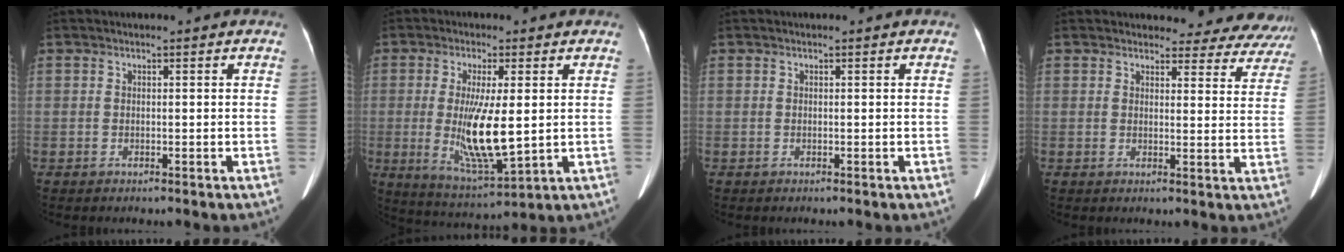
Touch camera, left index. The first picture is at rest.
{"total": 10.1, "force": [-0.5, 1.9, 9.9], "torque": [-0.192, -0.043, -0.003]}
{"total": 0.0}
{"total": 14.3, "force": [13.7, 3.9, 1.6], "torque": [0.029, -0.065, 0.118]}